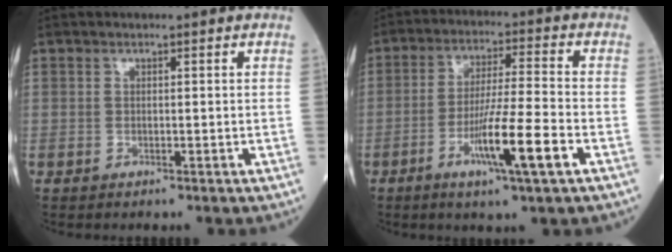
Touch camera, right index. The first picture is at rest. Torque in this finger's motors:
{"motor_torque": [1.42, -0.39, 0.61, 0.17]}